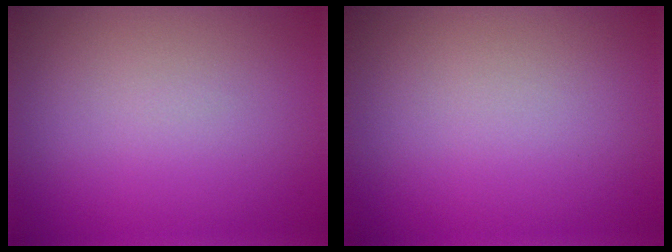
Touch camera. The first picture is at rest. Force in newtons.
{"total": 0.0}